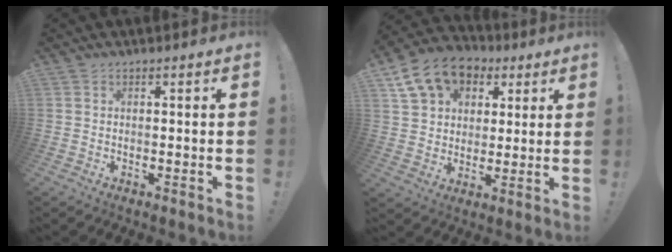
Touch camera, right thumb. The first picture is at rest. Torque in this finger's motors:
{"motor_torque": [0.65, 0.67, 0.33, -0.07, 0.36]}